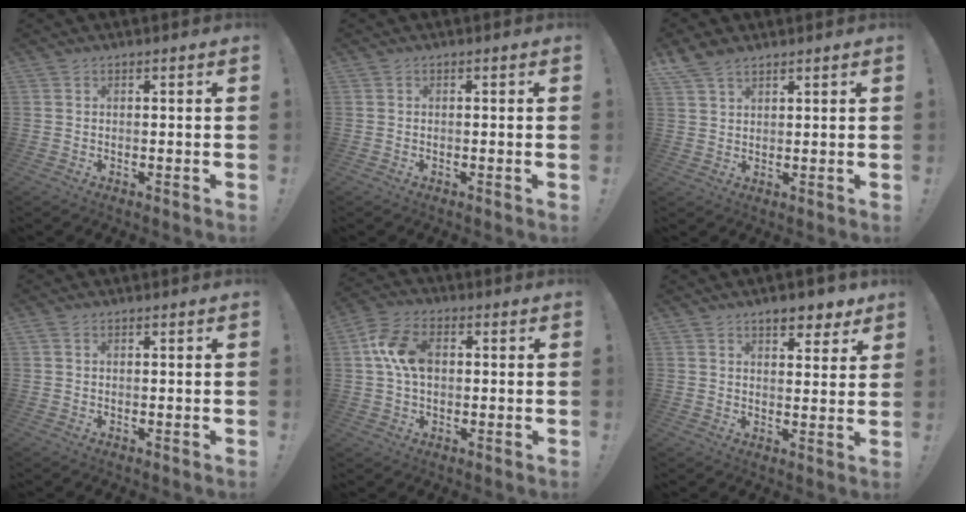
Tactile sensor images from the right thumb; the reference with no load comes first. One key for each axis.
{"total": 0.5, "fx": 0.0, "fy": -0.4, "fz": 0.3, "tx": -0.006, "ty": -0.003, "tz": 0.000}
{"total": 5.6, "fx": 4.4, "fy": 2.5, "fz": 2.4, "tx": -0.047, "ty": -0.016, "tz": 0.086}
{"total": 0.8, "fx": 0.4, "fy": 0.4, "fz": 0.6, "tx": -0.013, "ty": 0.001, "tz": 0.006}
{"total": 11.2, "fx": 1.4, "fy": 7.3, "fz": 8.3, "tx": -0.158, "ty": 0.011, "tz": 0.028}
{"total": 6.8, "fx": 5.2, "fy": 2.9, "fz": 3.4, "tx": -0.032, "ty": -0.031, "tz": 0.091}